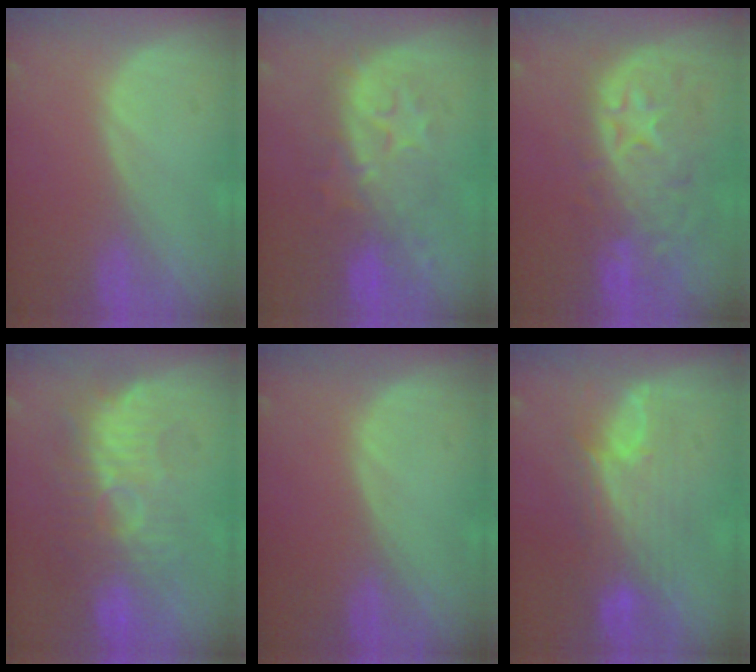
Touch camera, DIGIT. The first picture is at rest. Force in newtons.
{"total": 8.9, "press": 8.5, "slide": 2.7}
{"total": 10.4, "press": 9.4, "slide": 4.3}
{"total": 9.3, "press": 8.9, "slide": 2.6}
{"total": 0.0}
{"total": 7.7, "press": 7.5, "slide": 1.7}